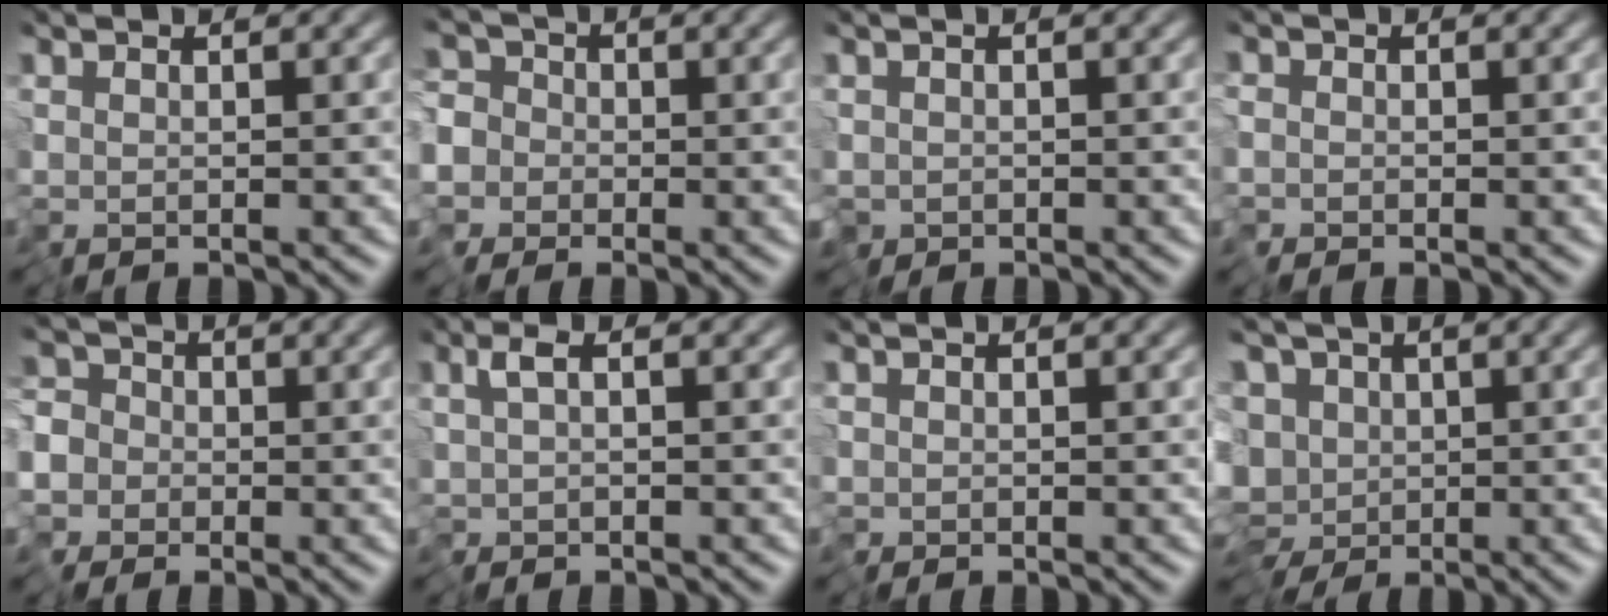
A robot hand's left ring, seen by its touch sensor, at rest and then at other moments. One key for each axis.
{"total": 5.9, "fx": -1.6, "fy": 5.5, "fz": 1.5, "tx": -0.034, "ty": 0.017, "tz": -0.063}
{"total": 0.9, "fx": -0.3, "fy": 0.8, "fz": 0.3, "tx": -0.007, "ty": -0.004, "tz": -0.007}
{"total": 0.7, "fx": -0.6, "fy": 0.4, "fz": -0.2, "tx": 0.007, "ty": -0.003, "tz": -0.012}
{"total": 5.4, "fx": -1.8, "fy": 4.9, "fz": 1.4, "tx": -0.028, "ty": 0.011, "tz": -0.065}
{"total": 1.5, "fx": -0.2, "fy": 0.6, "fz": 1.4, "tx": -0.032, "ty": -0.002, "tz": -0.008}
{"total": 0.0}
{"total": 8.5, "fx": -2.0, "fy": 6.7, "fz": 4.8, "tx": -0.059, "ty": -0.014, "tz": -0.049}